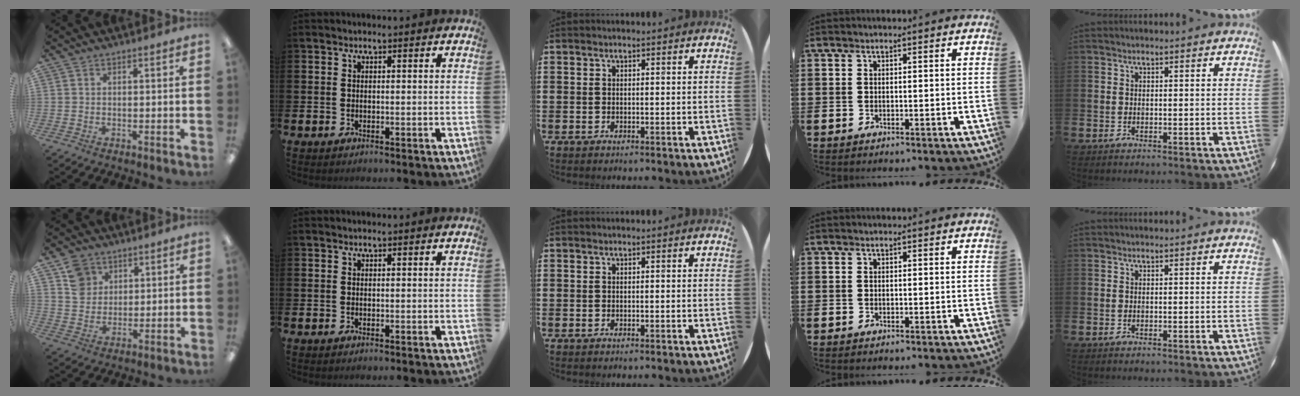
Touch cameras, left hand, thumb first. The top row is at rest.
{"thumb": {"total": 7.1, "force": [3.9, 5.8, 1.5], "torque": [-0.022, -0.006, 0.071]}}